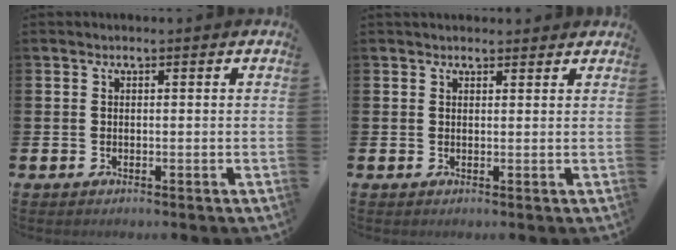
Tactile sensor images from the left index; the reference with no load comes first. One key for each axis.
{"total": 1.3, "fx": 1.2, "fy": 0.5, "fz": 0.1, "tx": 0.015, "ty": -0.005, "tz": 0.018}